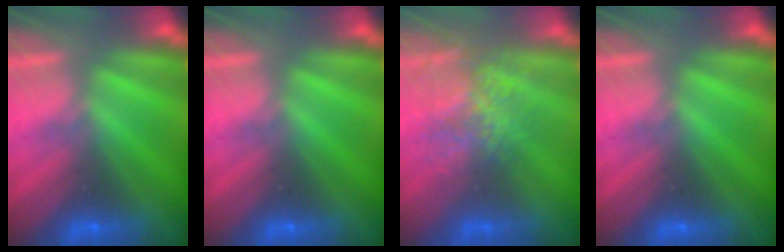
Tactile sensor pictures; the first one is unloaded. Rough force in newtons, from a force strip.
{"total": 0.0}
{"total": 3.8}
{"total": 0.0}